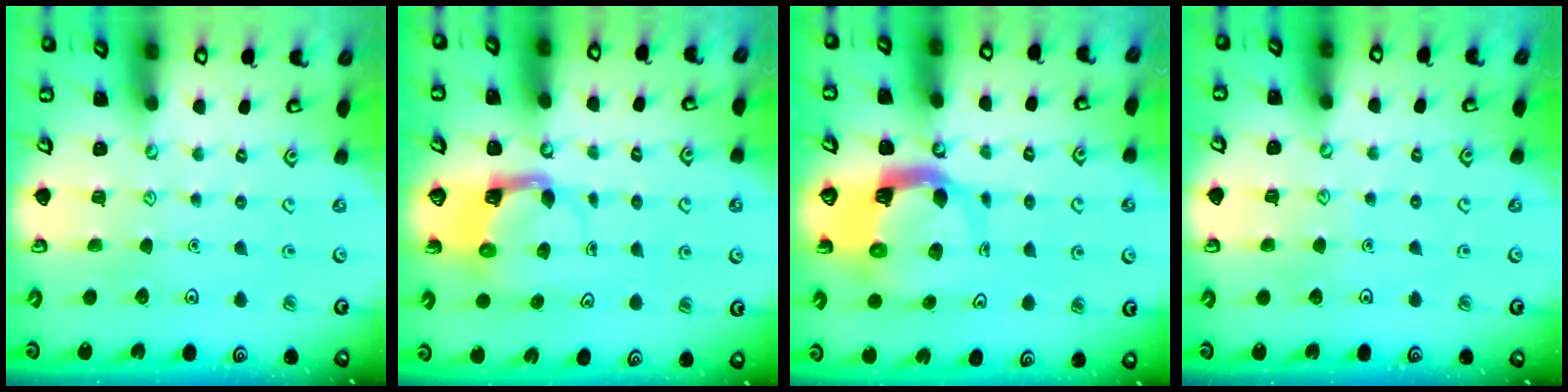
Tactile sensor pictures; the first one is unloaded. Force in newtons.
{"total": 3.9, "press": 3.8, "slide": 0.7}
{"total": 6.7, "press": 6.6, "slide": 1.0}
{"total": 3.3, "press": 3.2, "slide": 0.3}